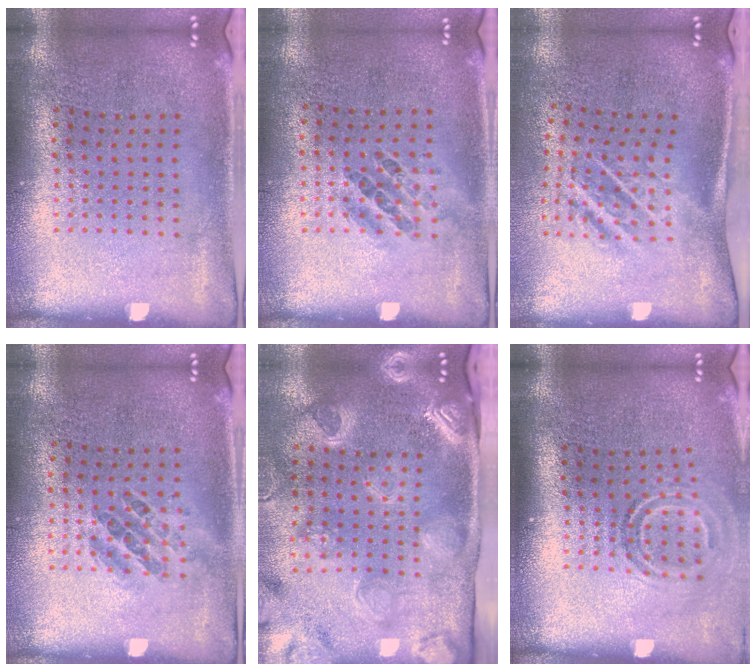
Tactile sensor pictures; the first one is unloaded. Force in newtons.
{"total": 0.9, "press": 0.7, "slide": 0.6}
{"total": 1.8, "press": 1.2, "slide": 1.4}
{"total": 0.9, "press": 0.7, "slide": 0.4}
{"total": 3.8, "press": 2.9, "slide": 2.4}
{"total": 1.7, "press": 1.1, "slide": 1.3}